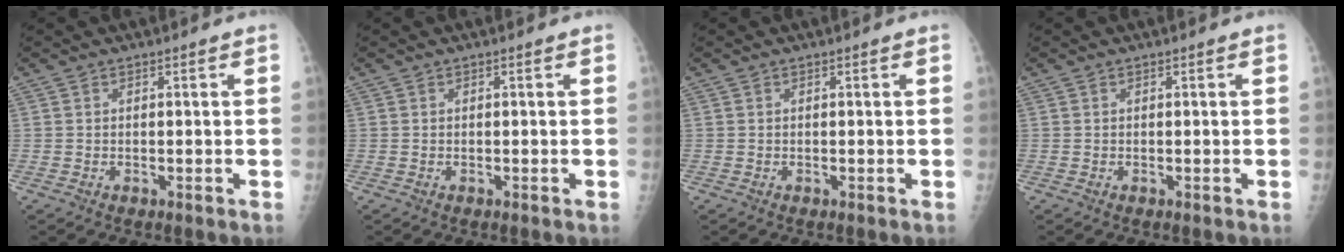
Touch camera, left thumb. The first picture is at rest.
{"total": 0.0}
{"total": 0.0}
{"total": 0.0}